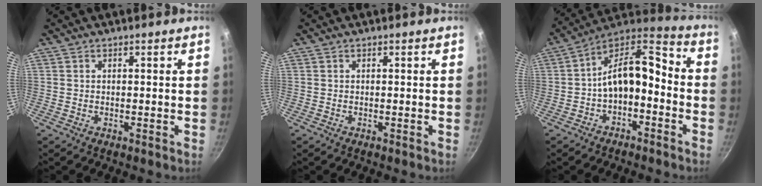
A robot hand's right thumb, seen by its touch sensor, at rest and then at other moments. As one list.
[{"total": 0.0}, {"total": 13.5, "force": [-2.9, 7.7, 10.7], "torque": [-0.156, 0.065, -0.057]}]